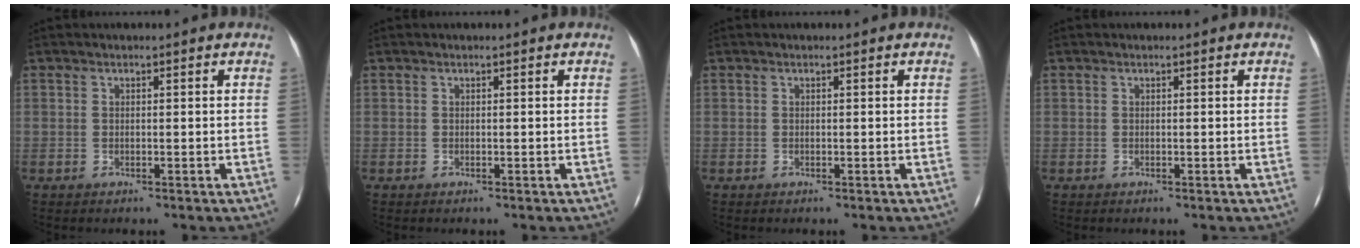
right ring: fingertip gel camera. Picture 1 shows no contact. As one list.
[{"total": 0.0}, {"total": 0.0}, {"total": 0.0}]